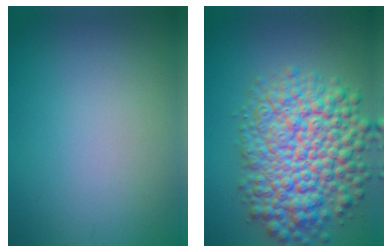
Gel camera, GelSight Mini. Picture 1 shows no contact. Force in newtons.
{"total": 10.3, "press": 10.3, "slide": 0.4}